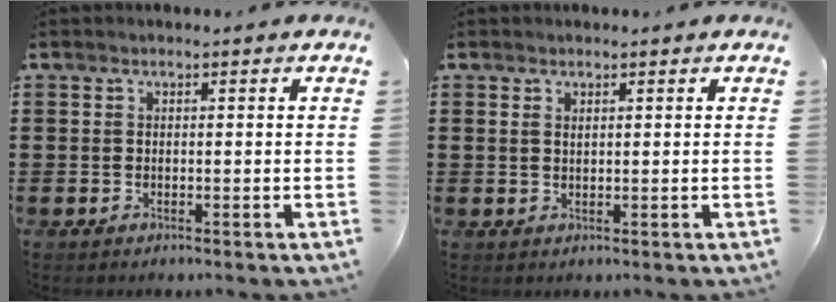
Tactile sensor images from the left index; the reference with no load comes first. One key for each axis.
{"total": 0.9, "fx": 0.6, "fy": 0.3, "fz": 0.5, "tx": -0.013, "ty": 0.001, "tz": 0.012}